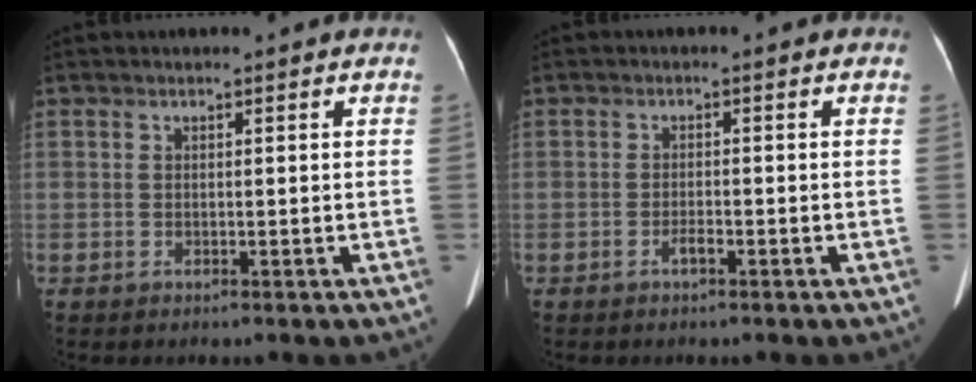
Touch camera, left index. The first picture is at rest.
{"total": 1.3, "force": [-0.9, 0.2, 0.9], "torque": [-0.018, 0.001, -0.014]}